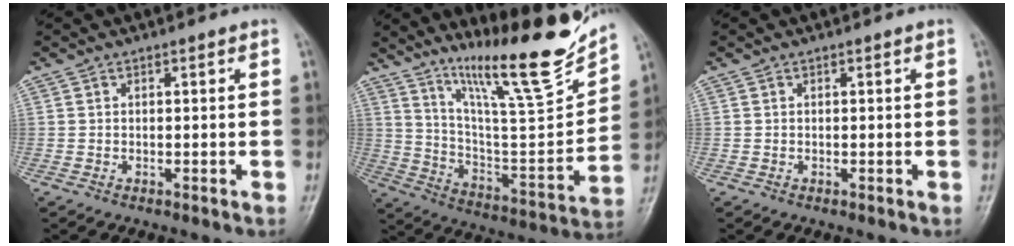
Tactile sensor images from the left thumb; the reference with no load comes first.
{"total": 20.7, "force": [16.3, 2.0, 12.6], "torque": [-0.166, -0.105, 0.280]}
{"total": 0.0}